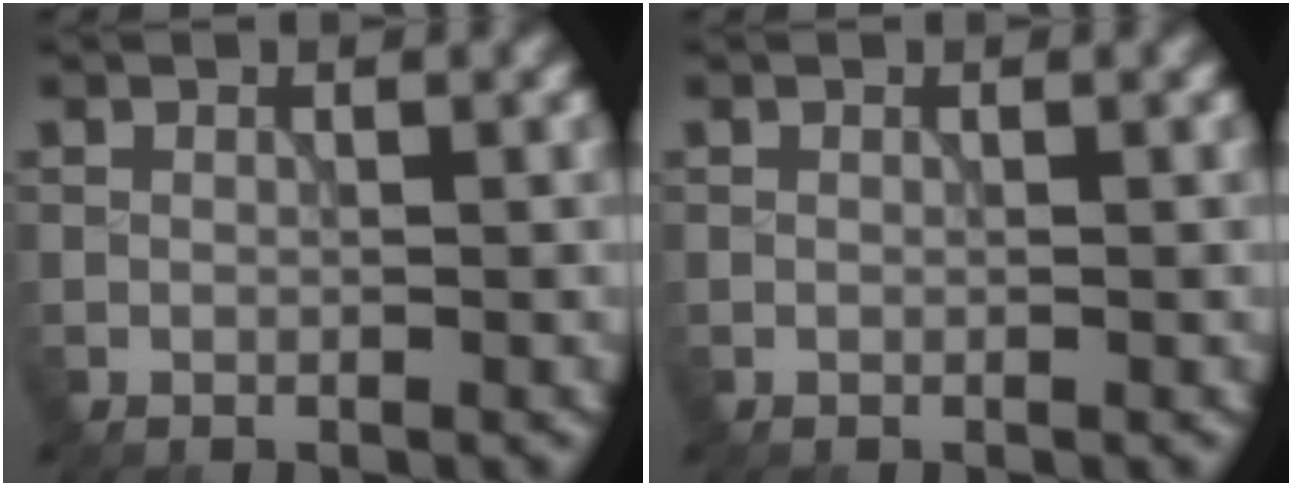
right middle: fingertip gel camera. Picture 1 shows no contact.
{"total": 0.0}